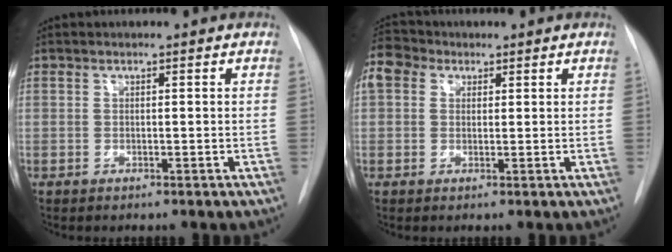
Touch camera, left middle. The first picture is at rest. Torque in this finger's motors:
{"motor_torque": [1.44, -0.70, 1.05, 0.21]}